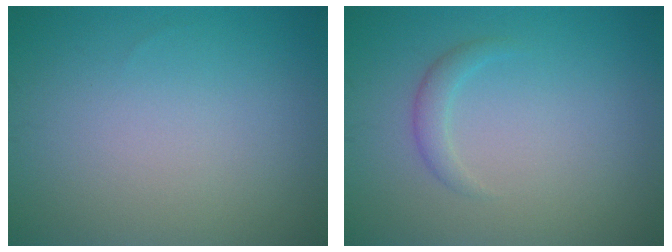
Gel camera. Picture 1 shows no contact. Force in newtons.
{"total": 1.4, "press": 1.4, "slide": 0.1}